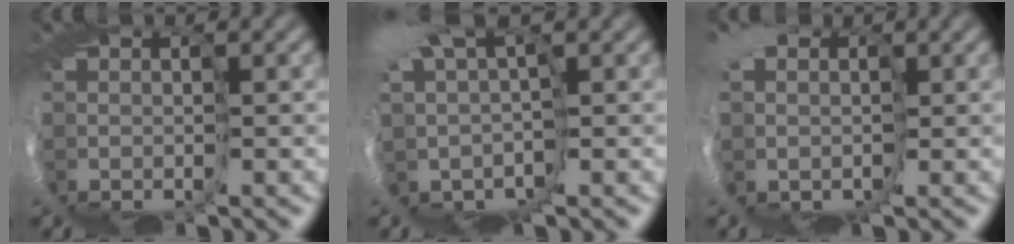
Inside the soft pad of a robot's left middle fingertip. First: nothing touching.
{"total": 5.4, "force": [1.8, 2.7, 4.3], "torque": [-0.102, -0.015, 0.024]}
{"total": 5.7, "force": [1.0, 4.9, 2.8], "torque": [-0.057, -0.016, -0.001]}